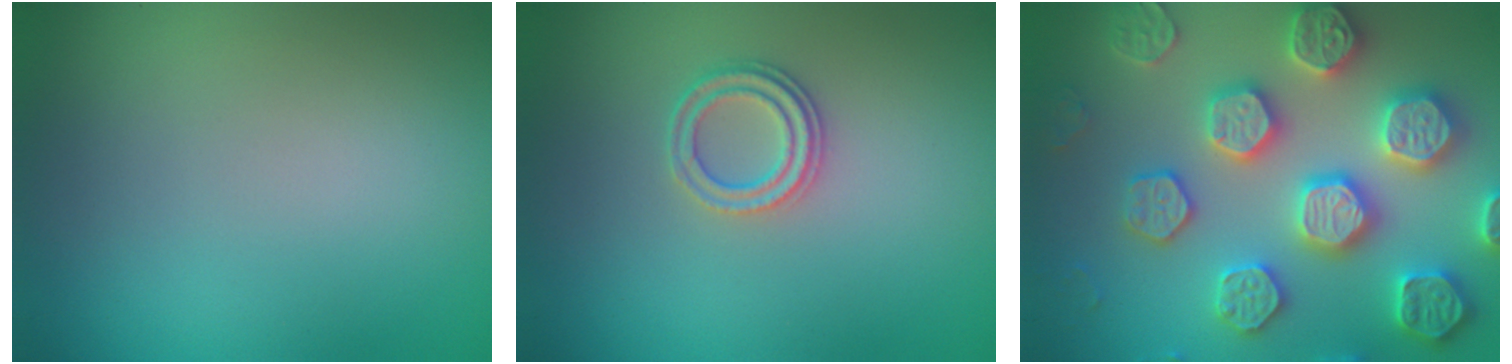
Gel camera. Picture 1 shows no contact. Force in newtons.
{"total": 2.3, "press": 2.1, "slide": 1.0}
{"total": 8.0, "press": 7.8, "slide": 1.8}